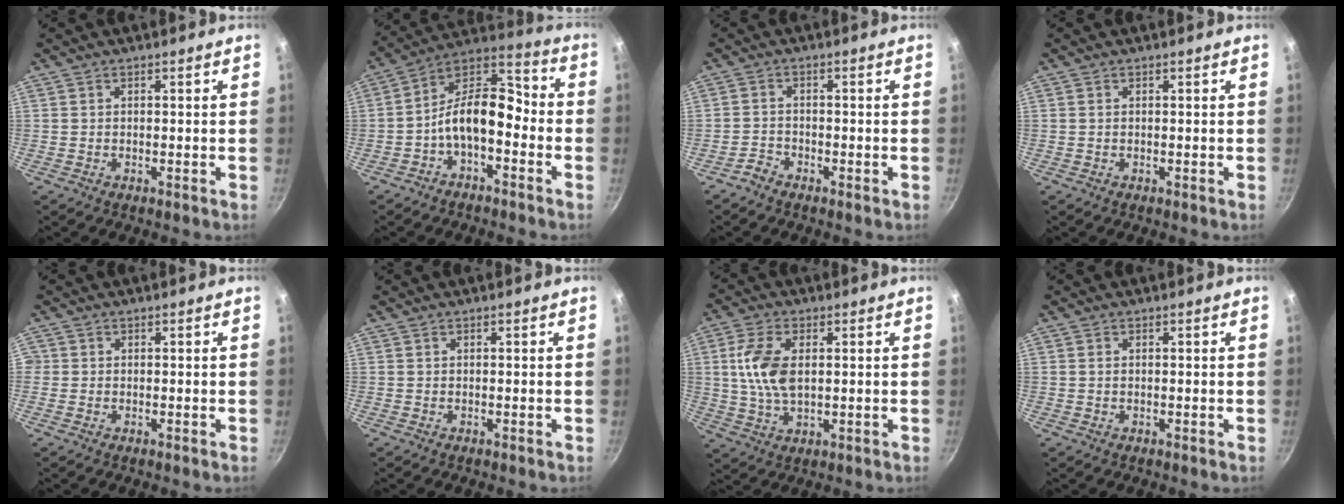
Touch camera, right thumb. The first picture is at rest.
{"total": 12.6, "force": [-3.9, 7.0, 9.7], "torque": [-0.145, 0.067, -0.085]}
{"total": 2.2, "force": [-1.9, 1.1, 0.4], "torque": [-0.007, 0.021, -0.038]}
{"total": 0.0}
{"total": 0.9, "force": [-0.1, 0.8, 0.1], "torque": [0.005, 0.002, -0.004]}
{"total": 0.0}
{"total": 9.5, "force": [1.4, 5.3, 7.8], "torque": [-0.152, 0.000, 0.028]}
{"total": 0.6, "force": [0.1, 0.5, 0.4], "torque": [-0.006, 0.003, 0.002]}